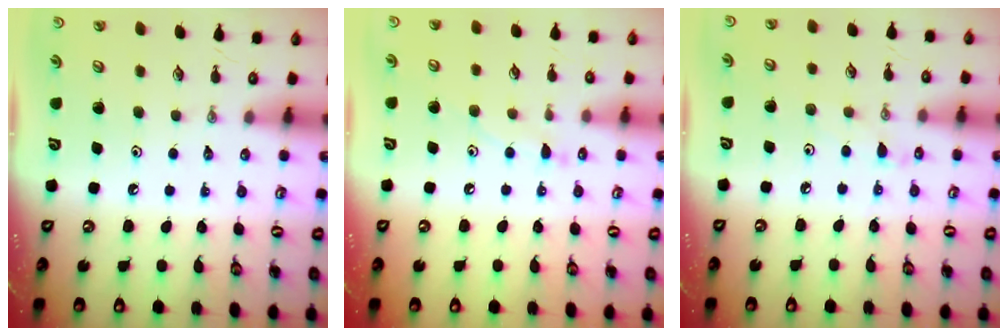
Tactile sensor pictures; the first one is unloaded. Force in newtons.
{"total": 7.7, "press": 7.7, "slide": 0.6}
{"total": 4.9, "press": 4.9, "slide": 0.5}